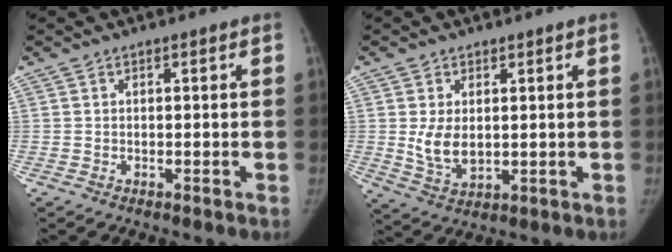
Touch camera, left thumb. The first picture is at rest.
{"total": 5.8, "force": [0.9, 3.9, 4.1], "torque": [-0.060, -0.018, 0.029]}